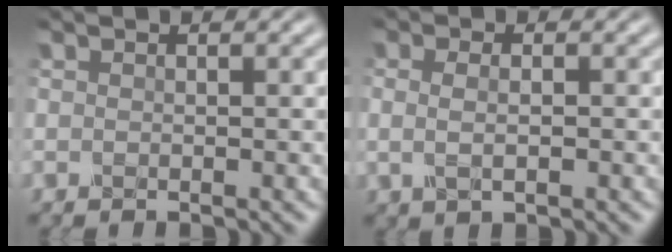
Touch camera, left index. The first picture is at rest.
{"total": 2.8, "force": [0.5, 1.6, 2.2], "torque": [-0.024, 0.003, -0.004]}